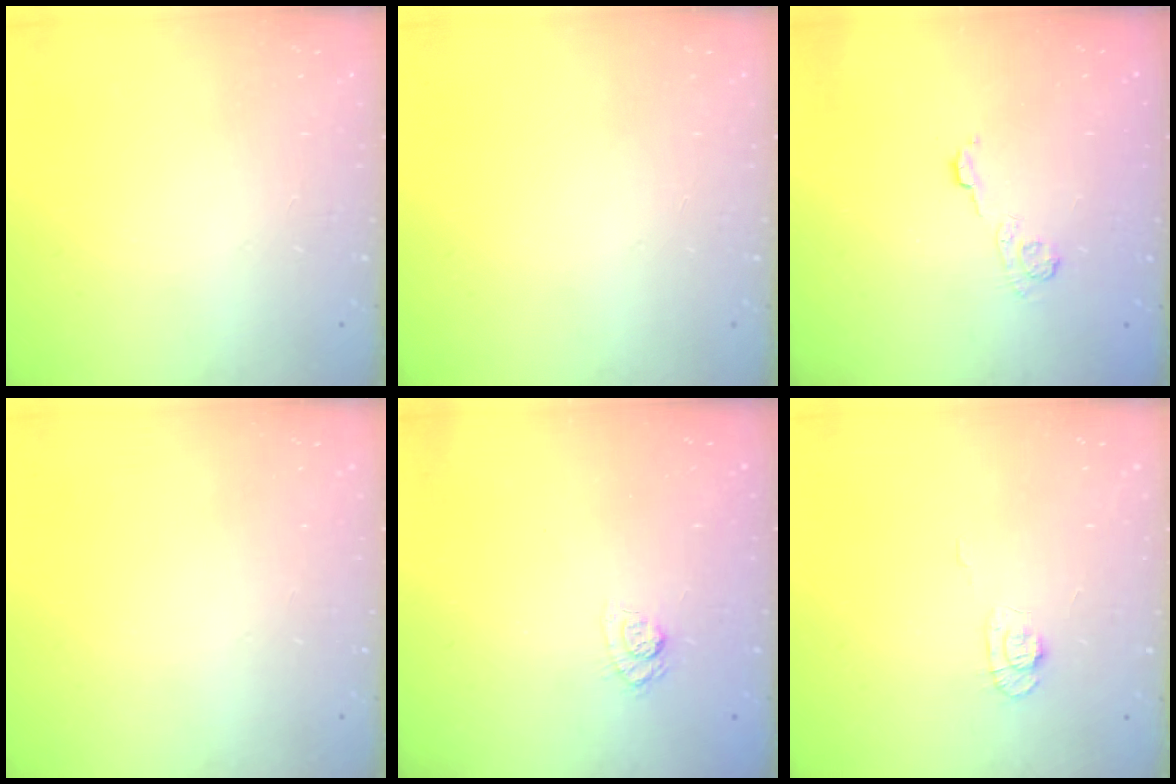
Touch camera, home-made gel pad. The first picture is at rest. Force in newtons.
{"total": 0.0}
{"total": 3.6, "press": 3.4, "slide": 1.2}
{"total": 0.0}
{"total": 4.5, "press": 4.2, "slide": 1.7}
{"total": 5.6, "press": 5.6, "slide": 0.7}